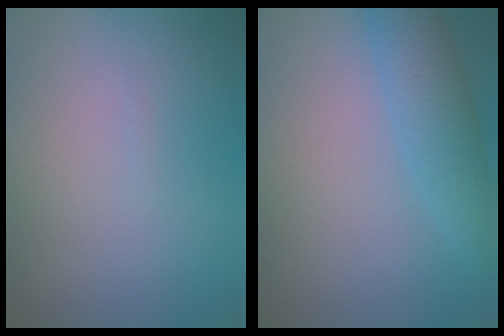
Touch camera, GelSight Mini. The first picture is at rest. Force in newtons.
{"total": 3.6, "press": 3.6, "slide": 0.1}